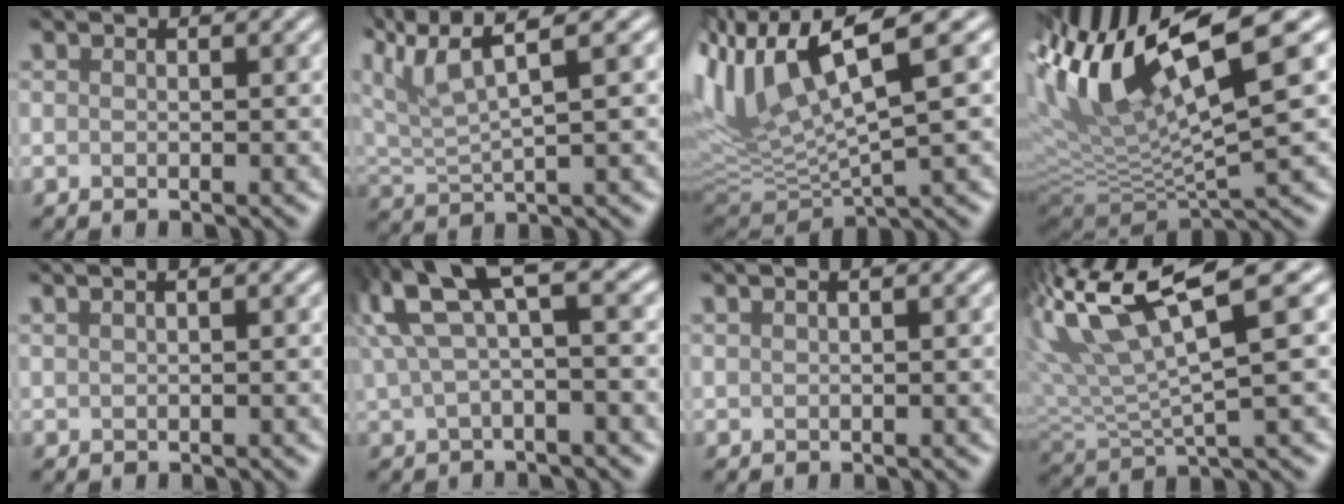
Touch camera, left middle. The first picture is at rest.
{"total": 4.9, "force": [3.3, 1.0, 3.5], "torque": [-0.096, 0.019, 0.079]}
{"total": 9.0, "force": [3.7, 2.1, 8.0], "torque": [-0.172, 0.015, 0.087]}
{"total": 11.5, "force": [4.7, 3.1, 10.0], "torque": [-0.203, 0.018, 0.104]}
{"total": 3.8, "force": [2.3, 2.0, 2.3], "torque": [-0.014, 0.047, 0.012]}
{"total": 5.8, "force": [3.4, 1.6, 4.4], "torque": [-0.099, 0.028, 0.074]}
{"total": 3.4, "force": [2.0, 1.8, 2.1], "torque": [-0.011, 0.041, 0.010]}
{"total": 8.2, "force": [4.5, 1.7, 6.7], "torque": [-0.144, 0.021, 0.094]}